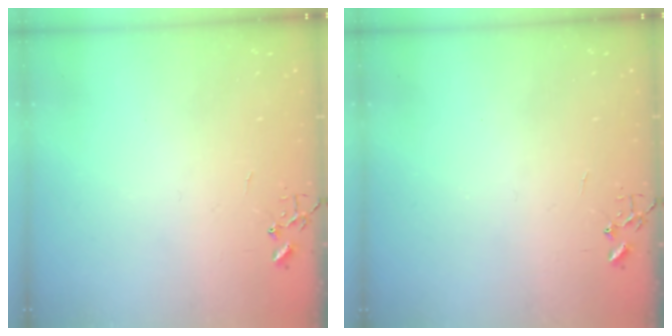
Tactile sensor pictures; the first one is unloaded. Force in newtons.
{"total": 0.0}